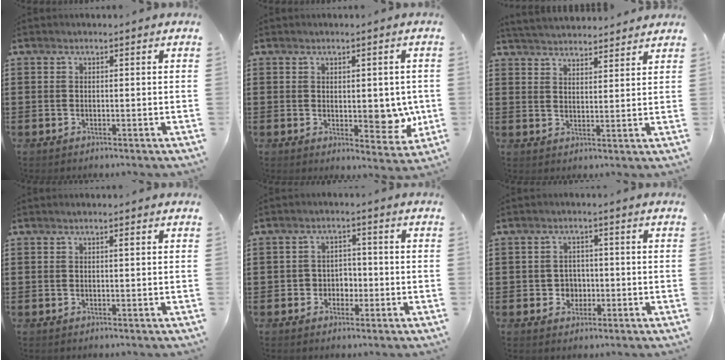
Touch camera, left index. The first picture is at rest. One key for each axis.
{"total": 5.8, "fx": -0.2, "fy": 3.1, "fz": 4.9, "tx": -0.063, "ty": 0.000, "tz": -0.003}
{"total": 3.9, "fx": 3.9, "fy": 0.2, "fz": 0.3, "tx": -0.019, "ty": -0.014, "tz": 0.071}
{"total": 0.7, "fx": 0.3, "fy": 0.1, "fz": 0.6, "tx": -0.013, "ty": 0.000, "tz": 0.005}
{"total": 3.1, "fx": -1.1, "fy": 2.6, "fz": 1.1, "tx": -0.031, "ty": 0.006, "tz": -0.028}
{"total": 2.7, "fx": -0.6, "fy": 2.5, "fz": 0.9, "tx": -0.028, "ty": 0.004, "tz": -0.016}